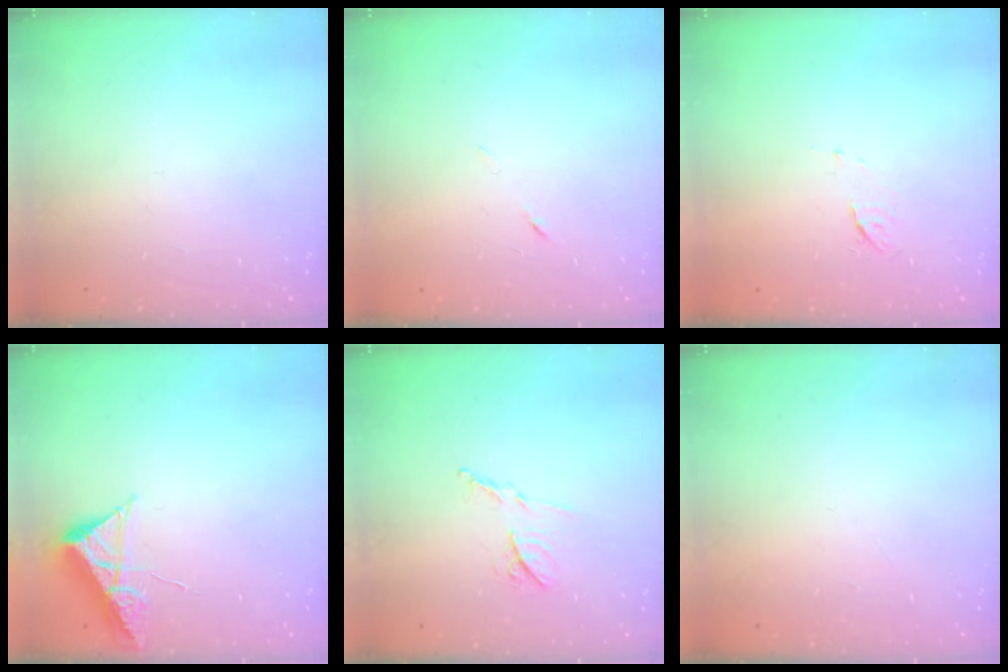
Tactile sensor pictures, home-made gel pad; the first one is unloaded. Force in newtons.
{"total": 4.5, "press": 4.5, "slide": 0.6}
{"total": 3.9, "press": 3.9, "slide": 0.4}
{"total": 7.9, "press": 7.9, "slide": 0.8}
{"total": 8.7, "press": 8.7, "slide": 0.4}
{"total": 4.9, "press": 4.8, "slide": 0.5}